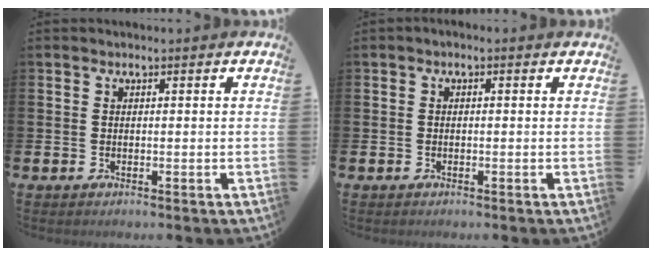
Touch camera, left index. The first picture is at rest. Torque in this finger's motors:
{"motor_torque": [0.19, -1.84, 0.09, 0.18]}